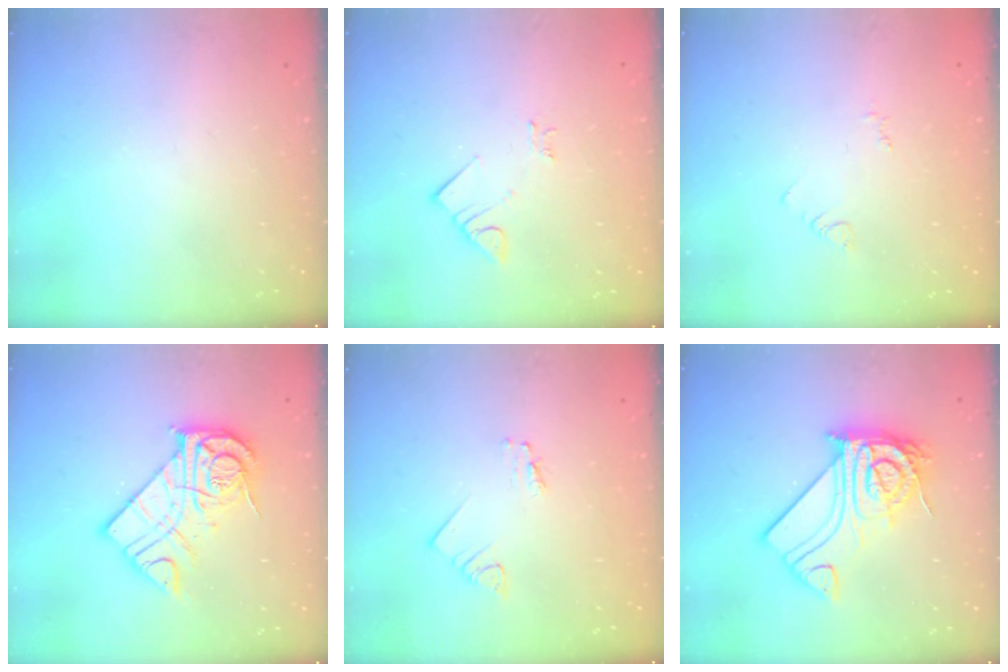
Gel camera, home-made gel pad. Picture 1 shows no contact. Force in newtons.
{"total": 3.3, "press": 3.3, "slide": 0.1}
{"total": 2.9, "press": 2.9, "slide": 0.4}
{"total": 15.8, "press": 15.7, "slide": 1.3}
{"total": 1.2, "press": 1.2, "slide": 0.1}
{"total": 21.6, "press": 21.6, "slide": 2.0}